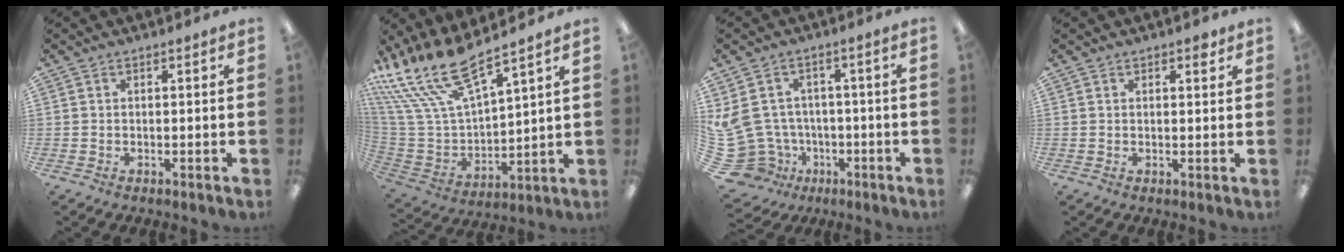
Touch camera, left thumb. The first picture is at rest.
{"total": 18.0, "force": [14.1, 4.8, 10.2], "torque": [-0.262, -0.101, 0.250]}
{"total": 10.4, "force": [-0.3, 9.6, 4.1], "torque": [-0.145, -0.009, 0.005]}
{"total": 1.9, "force": [1.3, 0.9, 1.0], "torque": [-0.006, -0.004, 0.020]}